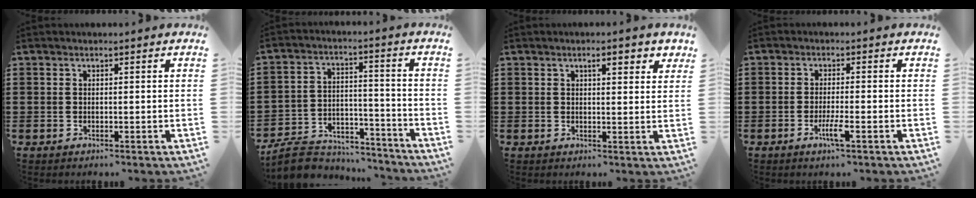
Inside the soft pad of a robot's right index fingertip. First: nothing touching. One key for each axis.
{"total": 7.6, "fx": -7.1, "fy": 2.4, "fz": 1.6, "tx": -0.038, "ty": 0.022, "tz": -0.138}
{"total": 3.0, "fx": 1.7, "fy": 0.8, "fz": 2.3, "tx": -0.032, "ty": 0.000, "tz": 0.024}
{"total": 3.5, "fx": -1.6, "fy": 0.2, "fz": 3.1, "tx": -0.059, "ty": -0.008, "tz": -0.030}